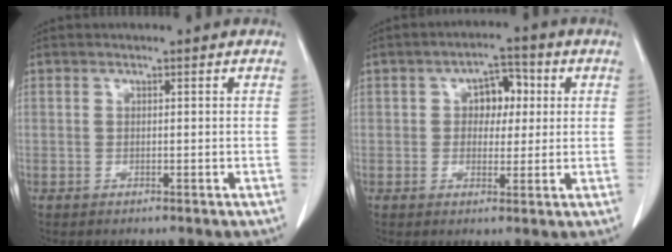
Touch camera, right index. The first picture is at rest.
{"total": 5.4, "force": [1.0, 3.5, 3.9], "torque": [-0.054, 0.018, 0.015]}